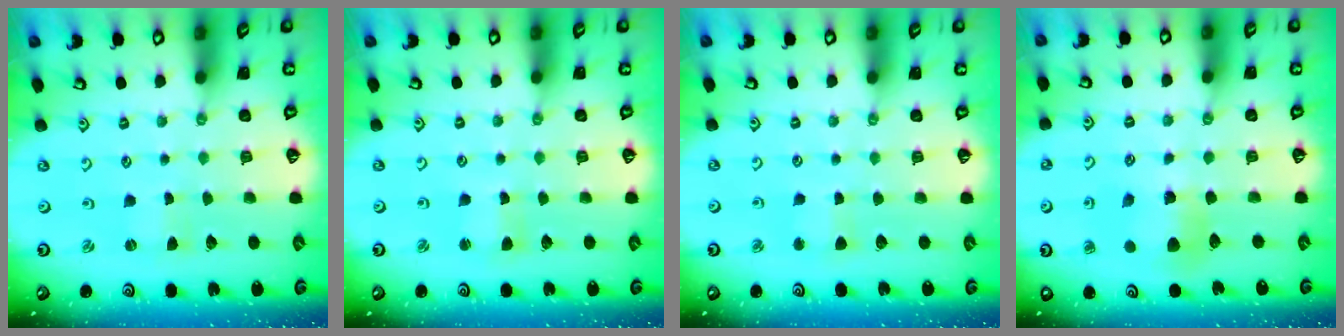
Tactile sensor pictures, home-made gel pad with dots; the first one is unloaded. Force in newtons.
{"total": 2.6, "press": 2.5, "slide": 0.3}
{"total": 2.8, "press": 2.7, "slide": 0.4}
{"total": 7.4, "press": 7.4, "slide": 0.8}